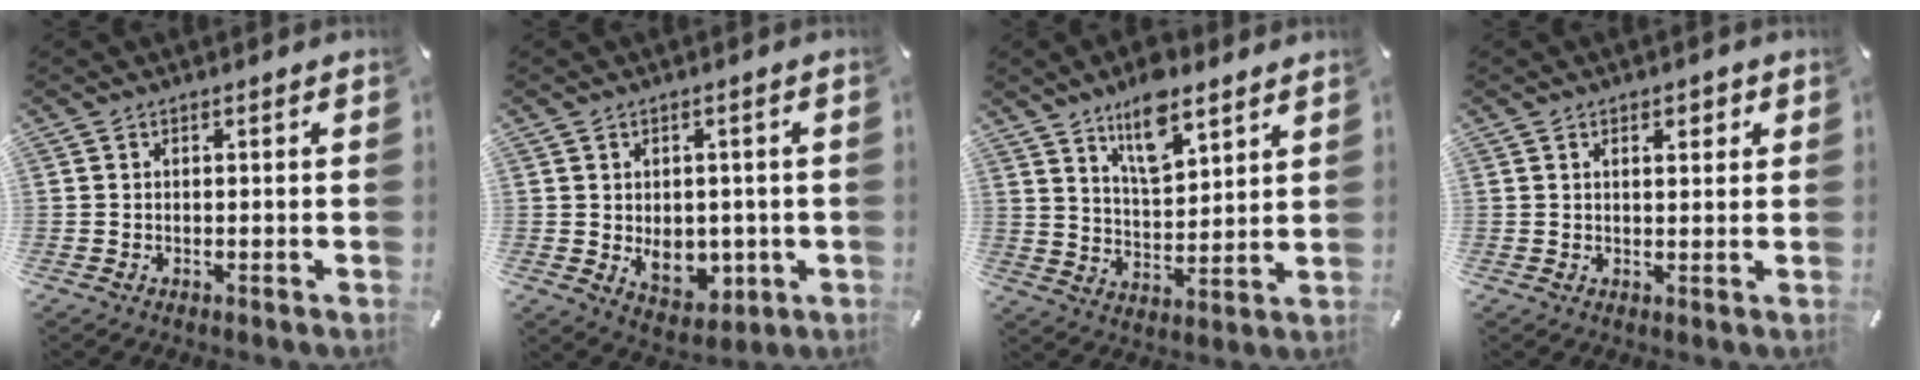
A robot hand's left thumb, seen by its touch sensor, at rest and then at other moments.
{"total": 7.3, "force": [-0.6, 5.9, 4.4], "torque": [-0.043, -0.001, -0.007]}
{"total": 11.6, "force": [8.5, 4.7, 6.4], "torque": [-0.109, -0.037, 0.149]}
{"total": 2.7, "force": [1.2, 1.4, 1.9], "torque": [-0.024, 0.000, 0.016]}